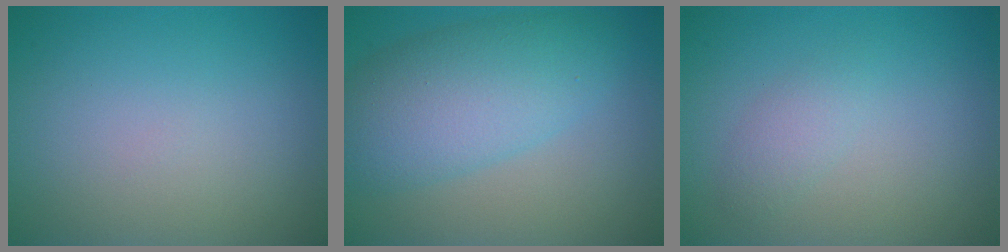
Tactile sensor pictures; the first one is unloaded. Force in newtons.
{"total": 7.0, "press": 7.0, "slide": 0.1}
{"total": 1.4, "press": 1.4, "slide": 0.1}